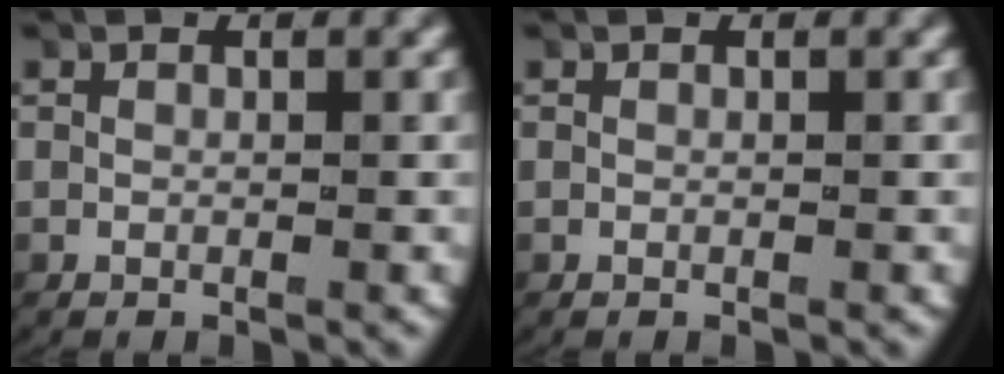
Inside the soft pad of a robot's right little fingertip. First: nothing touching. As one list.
[{"total": 0.0}]